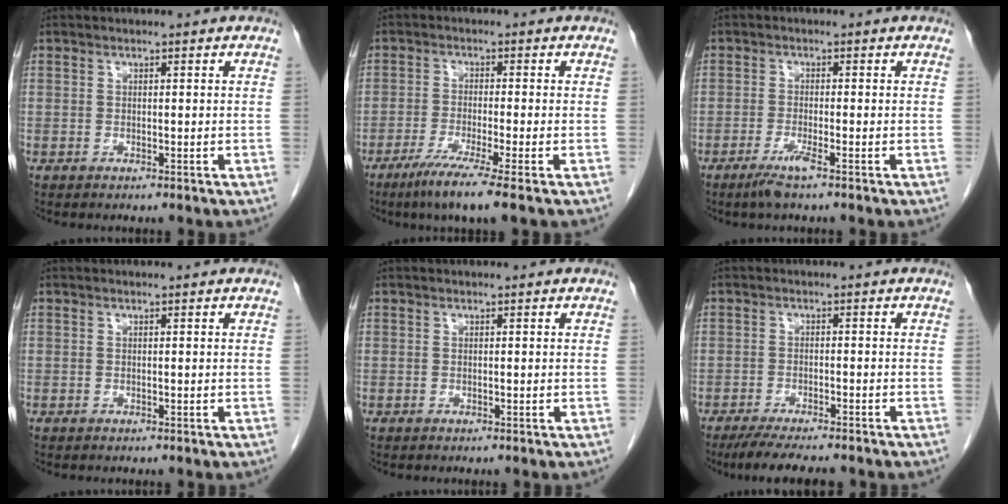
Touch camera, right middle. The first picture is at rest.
{"total": 7.3, "force": [-4.8, -1.0, 5.5], "torque": [-0.097, -0.023, -0.086]}
{"total": 3.0, "force": [-1.9, -0.2, 2.2], "torque": [-0.050, -0.009, -0.041]}
{"total": 0.0}
{"total": 0.0}
{"total": 8.3, "force": [-7.1, 1.1, 4.2], "torque": [-0.062, -0.017, -0.110]}